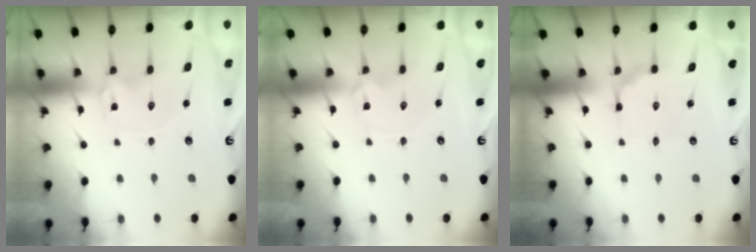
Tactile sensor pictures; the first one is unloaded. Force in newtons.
{"total": 0.0}
{"total": 2.5, "press": 2.5, "slide": 0.1}